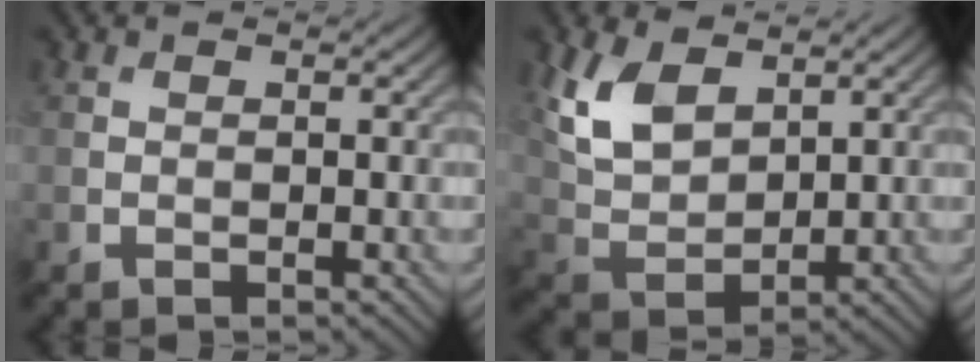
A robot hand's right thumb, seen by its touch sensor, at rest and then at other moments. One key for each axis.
{"total": 7.8, "fx": 3.9, "fy": 4.4, "fz": 5.1, "tx": -0.128, "ty": -0.005, "tz": 0.081}